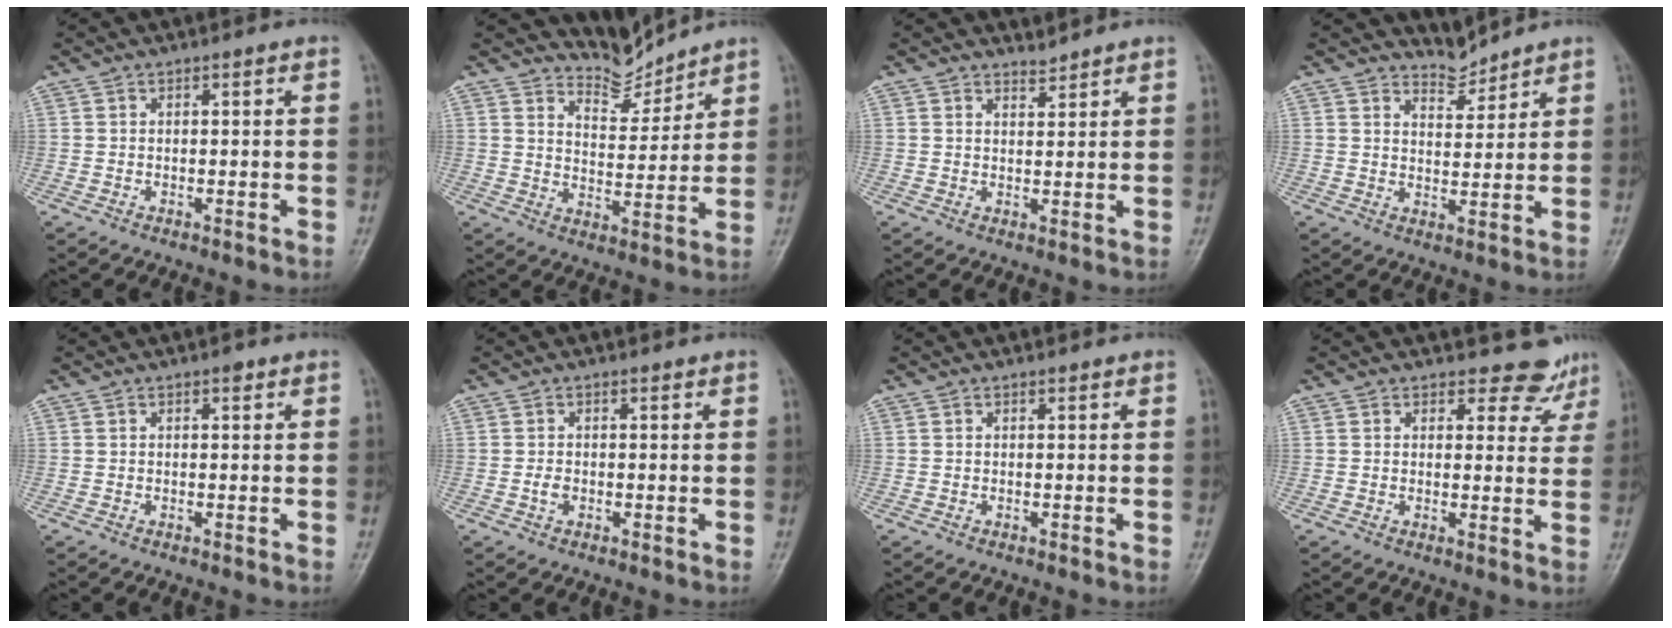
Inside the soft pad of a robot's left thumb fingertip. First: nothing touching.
{"total": 6.2, "force": [6.1, 1.3, -0.6], "torque": [0.030, -0.061, 0.117]}
{"total": 1.8, "force": [1.8, 0.2, -0.2], "torque": [0.013, -0.019, 0.029]}
{"total": 3.9, "force": [3.8, 0.6, -0.6], "torque": [0.027, -0.038, 0.070]}
{"total": 1.0, "force": [0.5, 0.5, 0.6], "torque": [-0.005, 0.000, 0.005]}
{"total": 1.3, "force": [-0.1, 0.9, 0.9], "torque": [-0.014, 0.000, -0.002]}
{"total": 0.0}
{"total": 5.8, "force": [5.1, 2.8, 0.2], "torque": [0.030, -0.037, 0.049]}